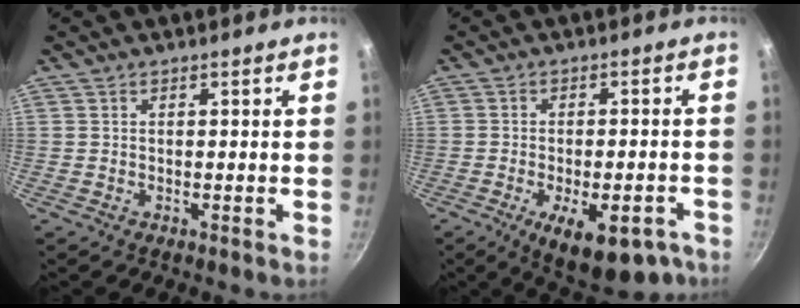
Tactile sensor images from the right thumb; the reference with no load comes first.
{"total": 12.7, "force": [-6.4, 5.5, 9.5], "torque": [-0.111, 0.021, -0.077]}